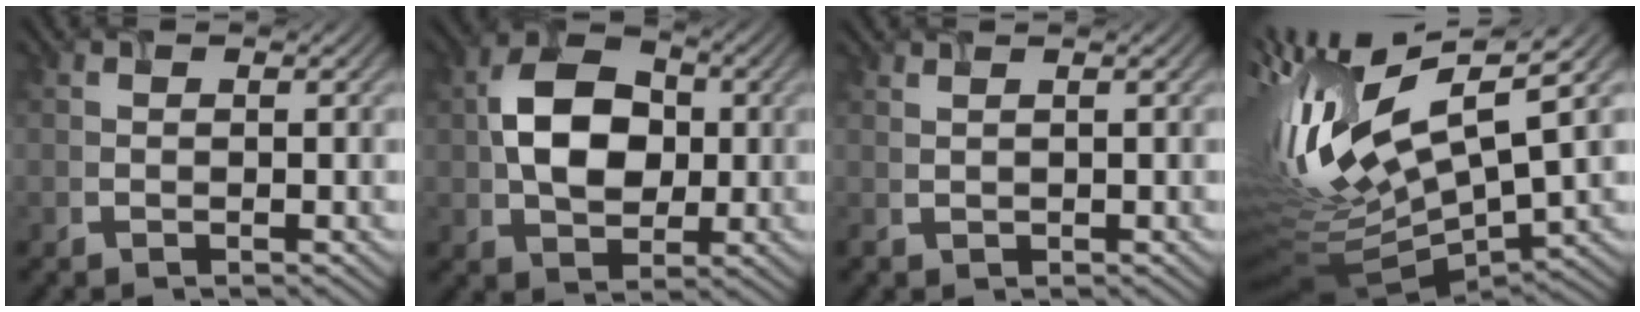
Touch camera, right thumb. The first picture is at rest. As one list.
[{"total": 8.5, "force": [0.5, 5.9, 6.1], "torque": [-0.121, 0.015, 0.011]}, {"total": 0.6, "force": [0.3, -0.5, 0.0], "torque": [-0.010, 0.007, 0.016]}, {"total": 16.4, "force": [3.0, 5.0, 15.3], "torque": [-0.344, 0.007, 0.069]}]